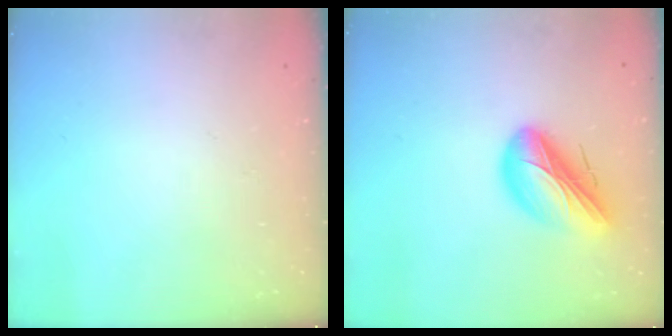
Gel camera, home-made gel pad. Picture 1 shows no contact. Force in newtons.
{"total": 15.7, "press": 15.1, "slide": 4.1}